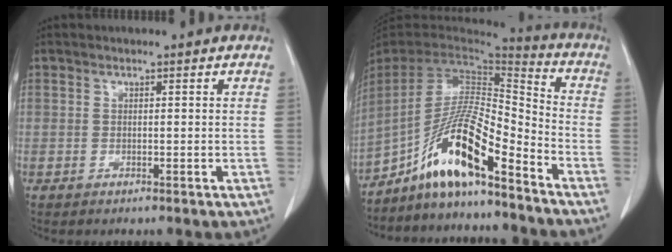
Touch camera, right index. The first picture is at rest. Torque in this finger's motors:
{"motor_torque": [1.52, -0.62, 0.98, 0.21]}